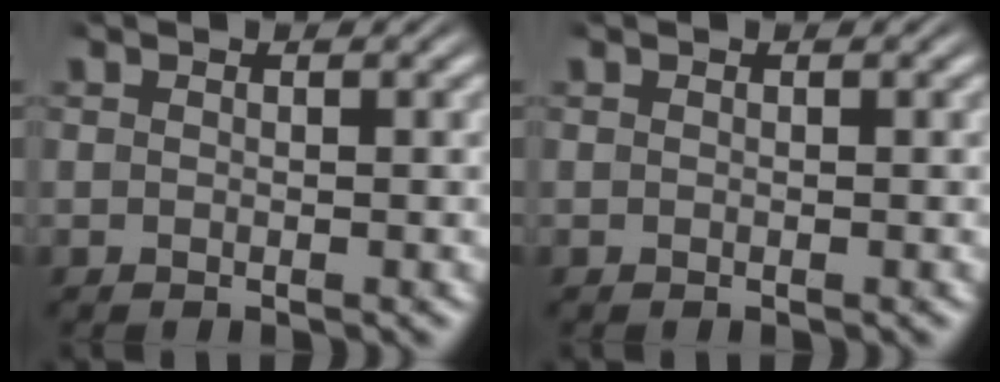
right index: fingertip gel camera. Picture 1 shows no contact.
{"total": 0.0}